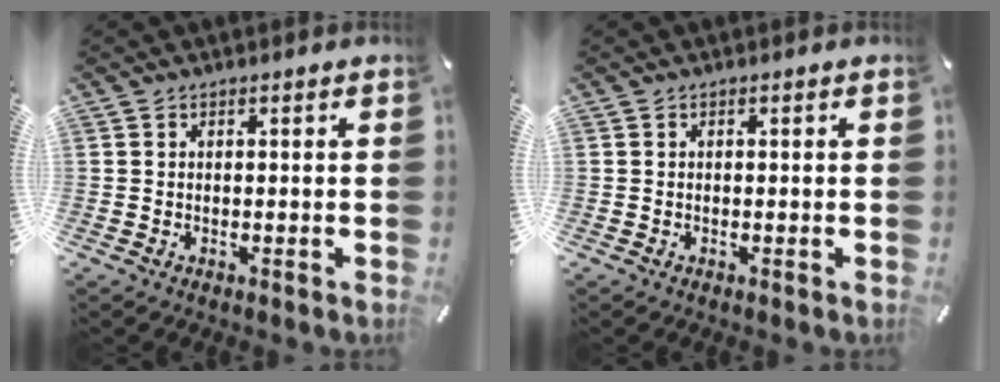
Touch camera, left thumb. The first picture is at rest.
{"total": 0.0}